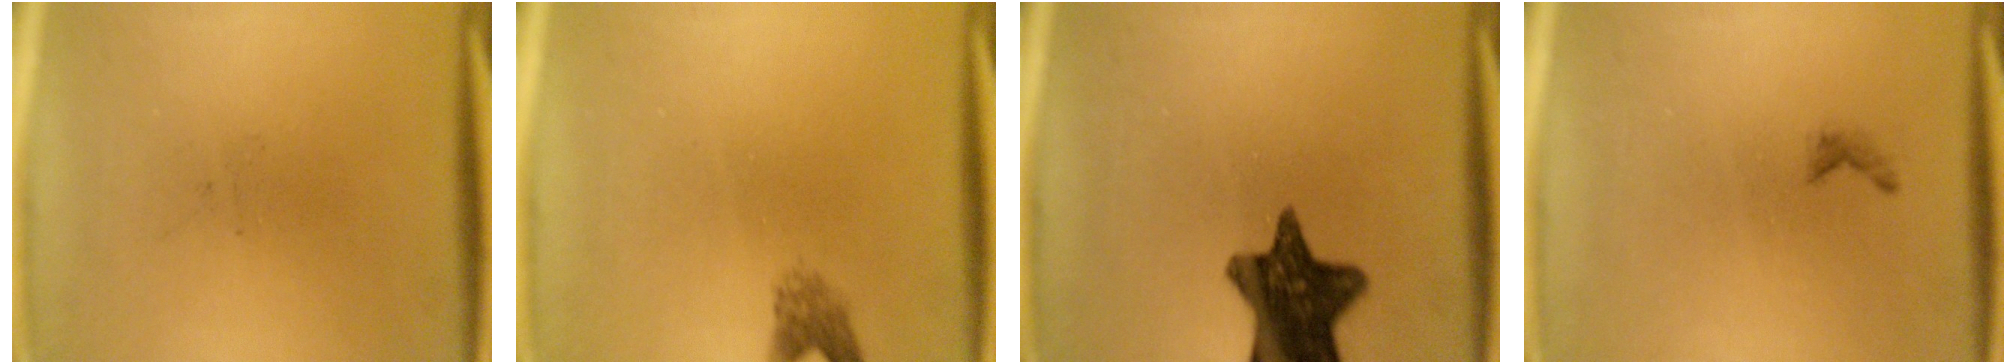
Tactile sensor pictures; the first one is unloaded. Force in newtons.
{"total": 2.1}
{"total": 12.6}
{"total": 0.6}